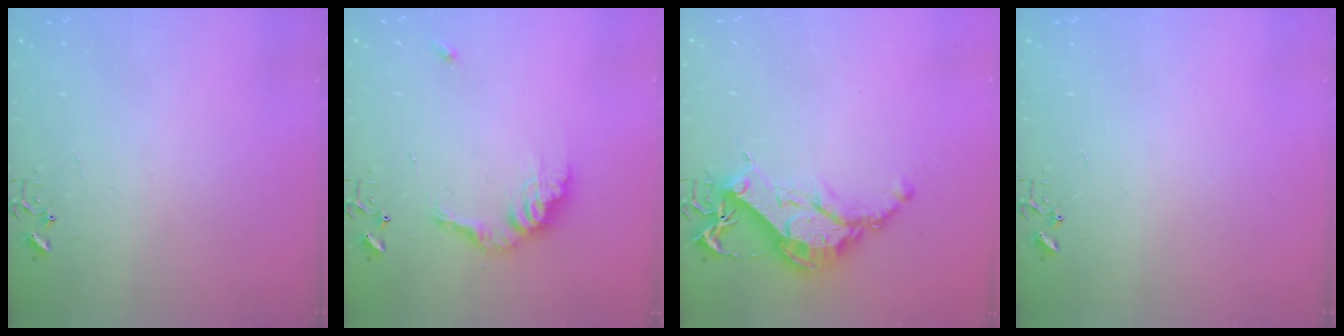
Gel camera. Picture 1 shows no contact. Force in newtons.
{"total": 13.3, "press": 13.2, "slide": 1.1}
{"total": 13.8, "press": 13.8, "slide": 1.1}
{"total": 0.0}